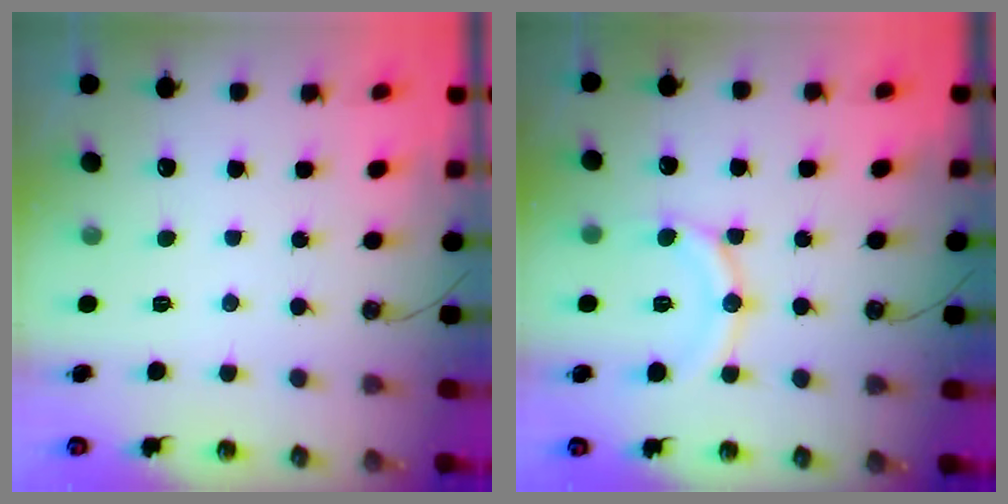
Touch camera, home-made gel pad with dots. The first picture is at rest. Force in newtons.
{"total": 12.9, "press": 12.9, "slide": 1.0}